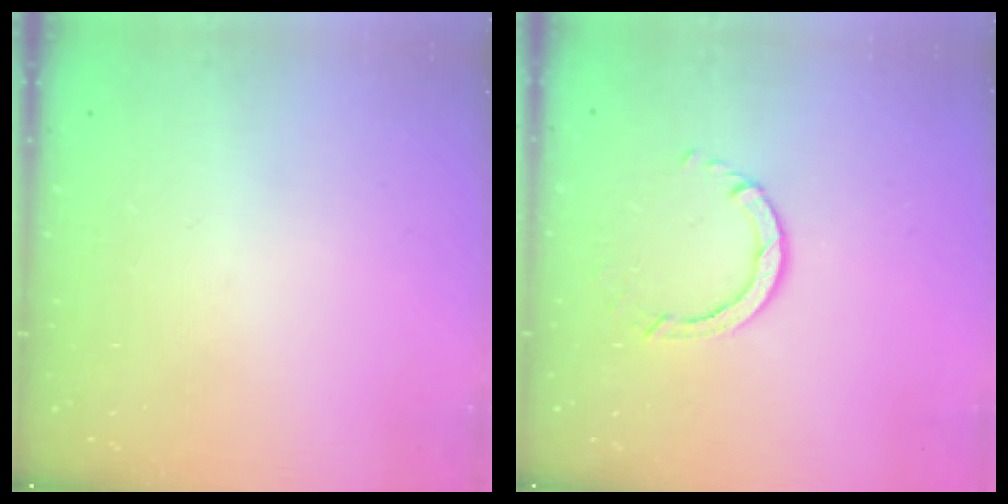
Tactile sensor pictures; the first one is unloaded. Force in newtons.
{"total": 3.0, "press": 3.0, "slide": 0.4}